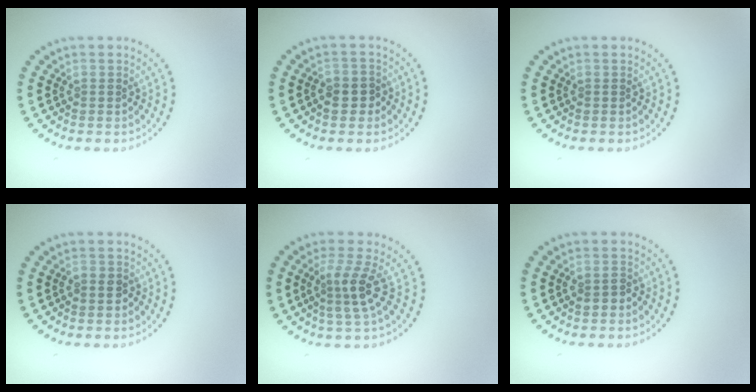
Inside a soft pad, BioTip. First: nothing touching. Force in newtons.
{"total": 2.2, "press": 2.1, "slide": 0.6}
{"total": 0.0}
{"total": 0.8, "press": 0.7, "slide": 0.3}
{"total": 2.9, "press": 2.4, "slide": 1.7}
{"total": 1.3, "press": 1.3, "slide": 0.3}